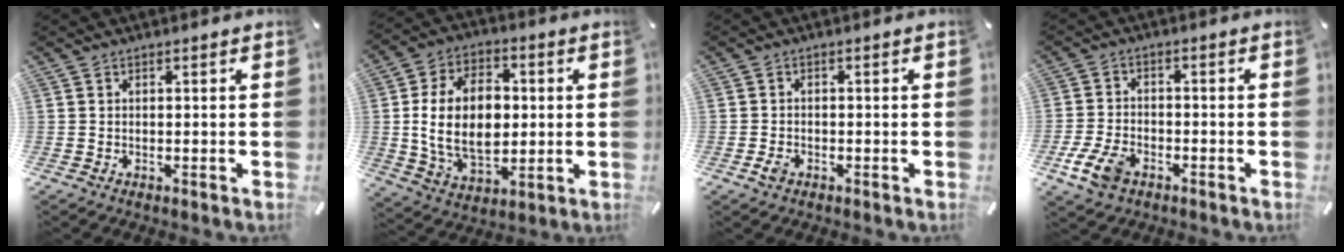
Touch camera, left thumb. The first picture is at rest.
{"total": 17.5, "force": [0.7, 12.1, 12.6], "torque": [-0.244, 0.002, 0.012]}
{"total": 2.4, "force": [-1.2, 1.6, 1.2], "torque": [-0.029, 0.002, -0.023]}
{"total": 7.7, "force": [-4.0, 4.8, 4.5], "torque": [-0.106, 0.011, -0.074]}